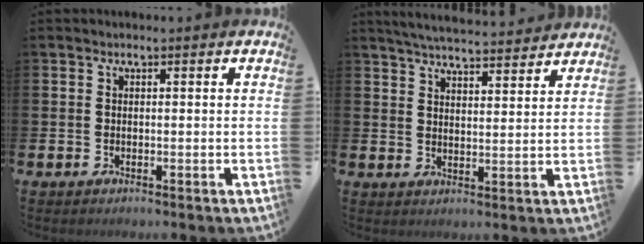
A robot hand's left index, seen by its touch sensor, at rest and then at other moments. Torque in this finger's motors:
{"motor_torque": [1.04, -1.10, 0.23, 0.10]}